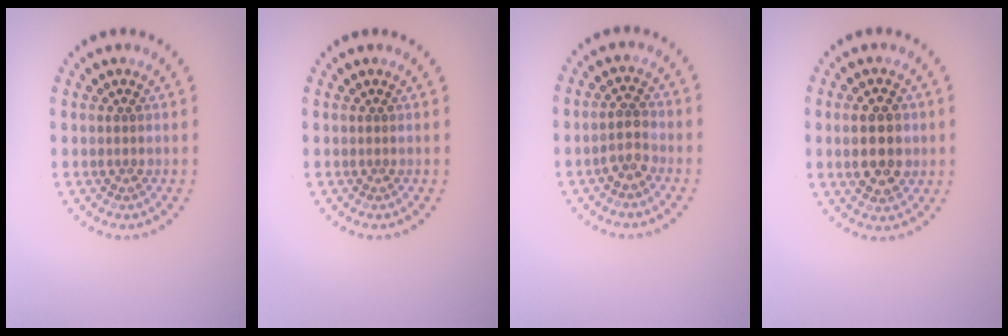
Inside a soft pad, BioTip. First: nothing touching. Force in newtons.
{"total": 0.0}
{"total": 1.7, "press": 1.6, "slide": 0.5}
{"total": 4.5, "press": 4.5, "slide": 0.1}